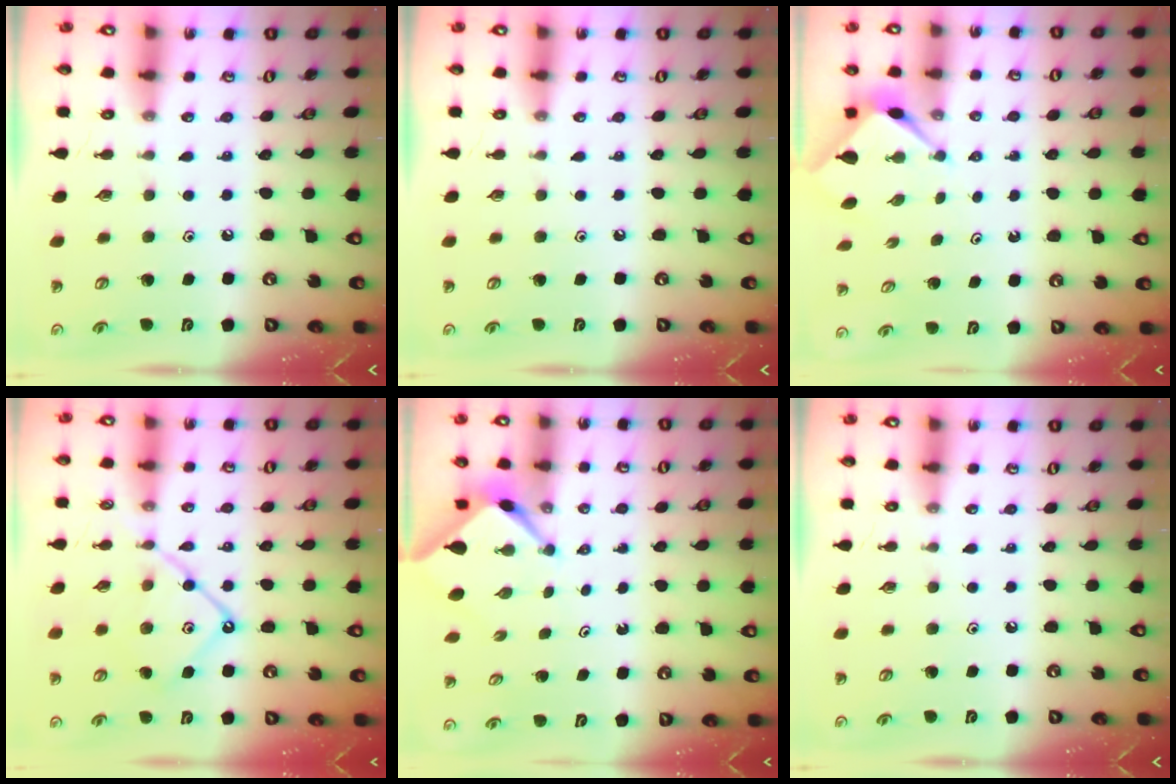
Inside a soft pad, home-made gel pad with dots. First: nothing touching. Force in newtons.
{"total": 0.0}
{"total": 3.3, "press": 3.3, "slide": 0.3}
{"total": 11.0, "press": 11.0, "slide": 1.0}
{"total": 2.5, "press": 2.5, "slide": 0.3}
{"total": 0.0}